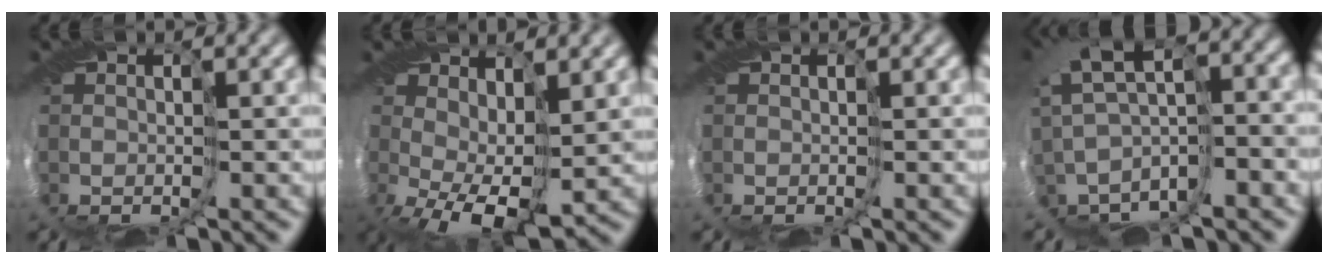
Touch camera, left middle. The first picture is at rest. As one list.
[{"total": 4.1, "force": [-0.2, 2.8, 2.9], "torque": [-0.067, -0.018, 0.006]}, {"total": 0.0}, {"total": 3.5, "force": [0.6, 0.6, 3.4], "torque": [-0.062, 0.026, 0.009]}]